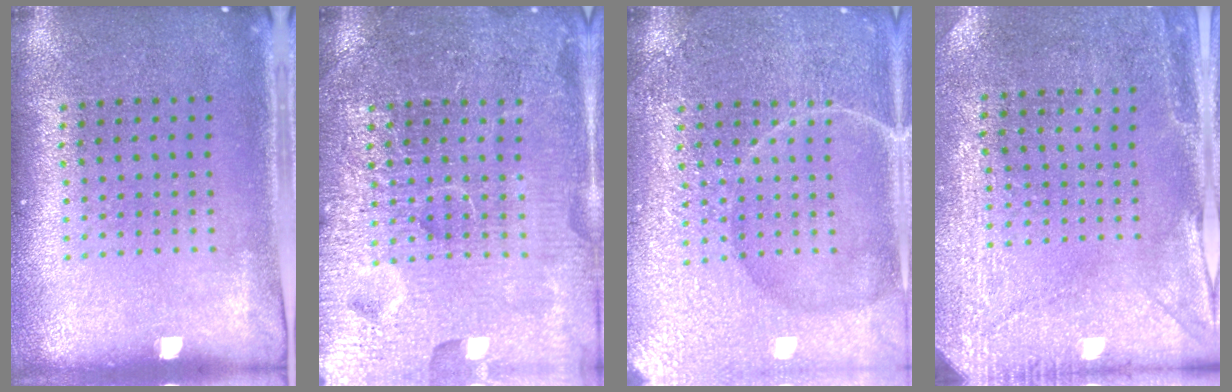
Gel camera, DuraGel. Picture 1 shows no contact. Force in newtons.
{"total": 6.9, "press": 6.8, "slide": 0.8}
{"total": 6.6, "press": 6.5, "slide": 0.9}
{"total": 3.0, "press": 2.7, "slide": 1.3}